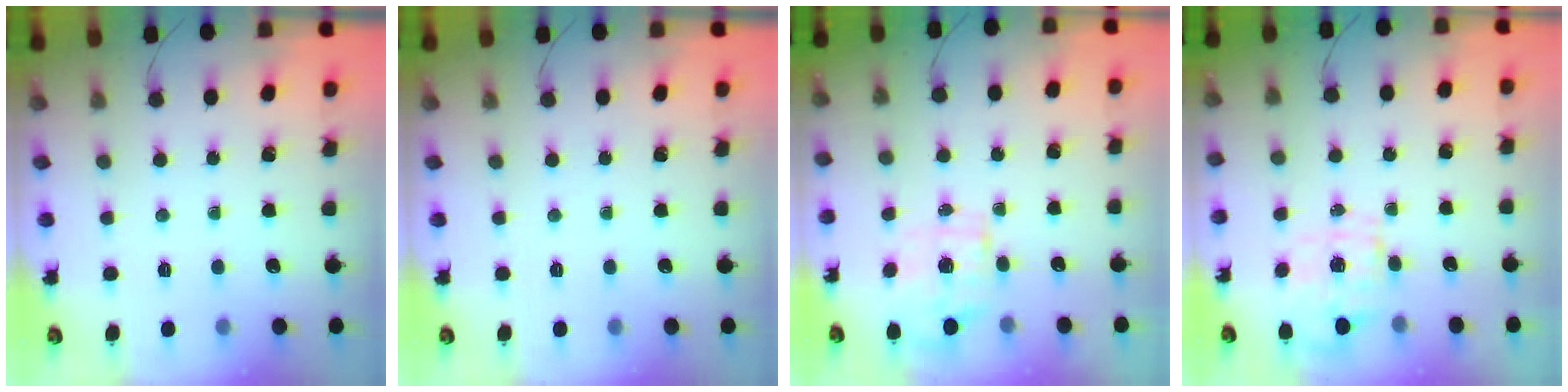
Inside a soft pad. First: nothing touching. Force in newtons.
{"total": 0.0}
{"total": 2.4, "press": 2.1, "slide": 1.2}
{"total": 1.6, "press": 1.5, "slide": 0.5}